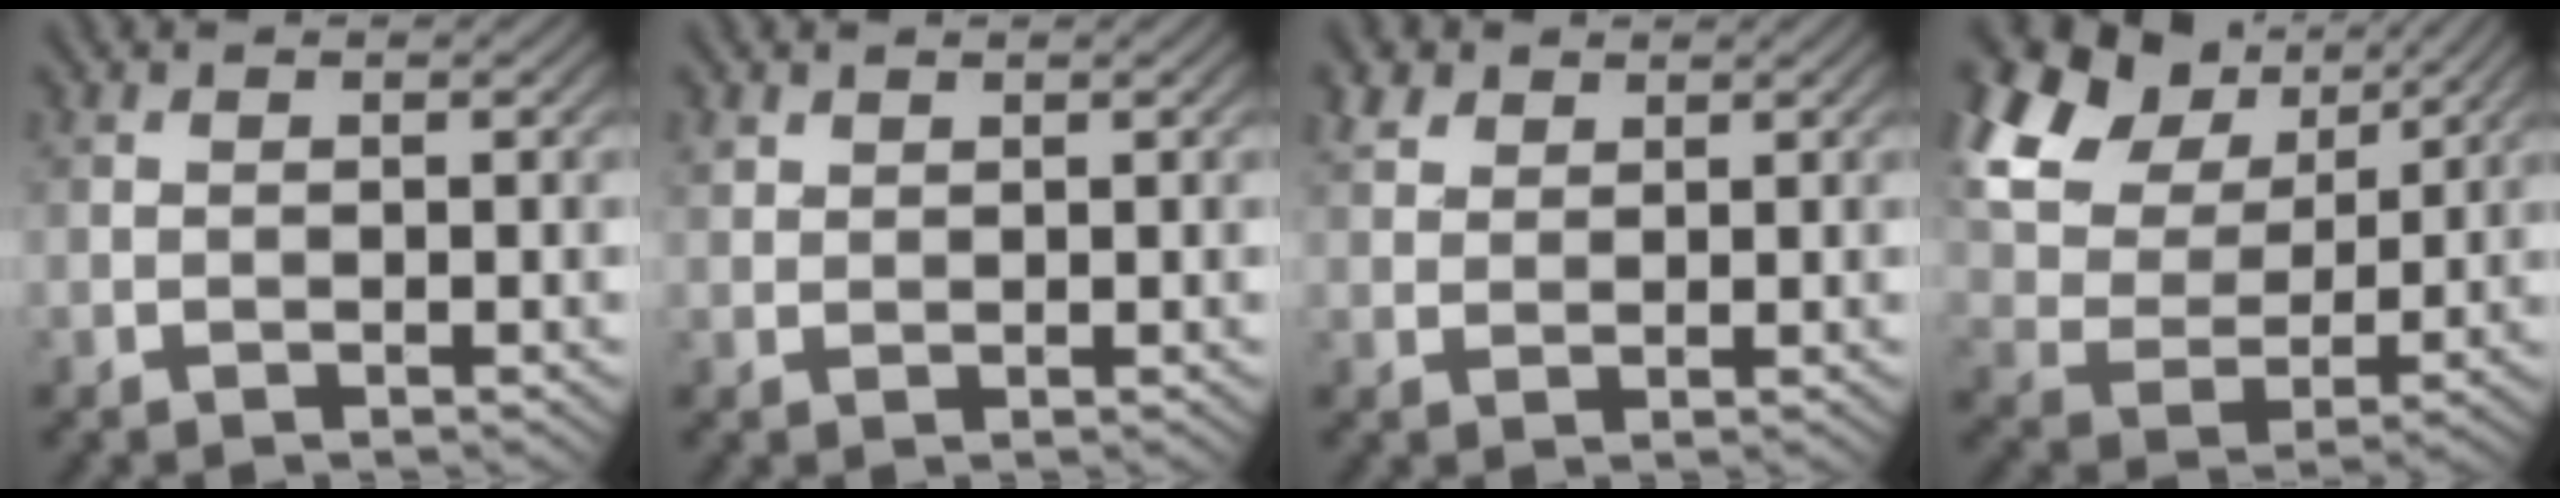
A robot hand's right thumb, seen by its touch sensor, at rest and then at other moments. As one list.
[{"total": 1.2, "force": [0.9, 0.6, 0.3], "torque": [-0.008, 0.001, 0.022]}, {"total": 2.7, "force": [1.9, 1.6, 1.0], "torque": [-0.026, 0.008, 0.040]}, {"total": 17.3, "force": [9.2, 11.2, 9.6], "torque": [-0.264, 0.040, 0.179]}]